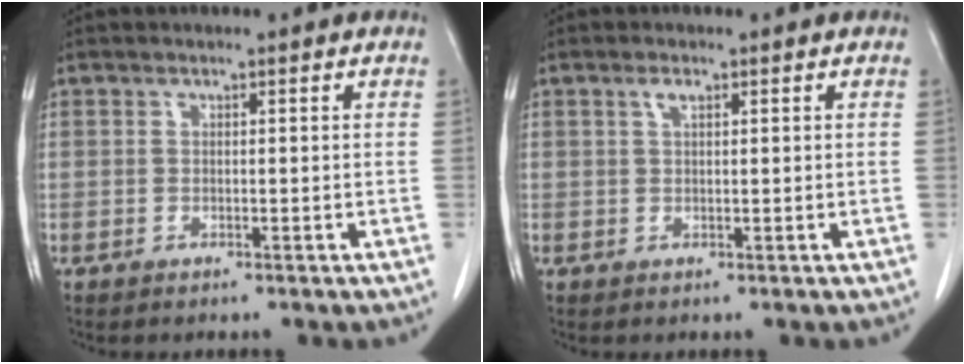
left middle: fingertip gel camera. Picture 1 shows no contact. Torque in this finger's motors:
{"motor_torque": [0.27, 0.06, -0.19, -0.01]}